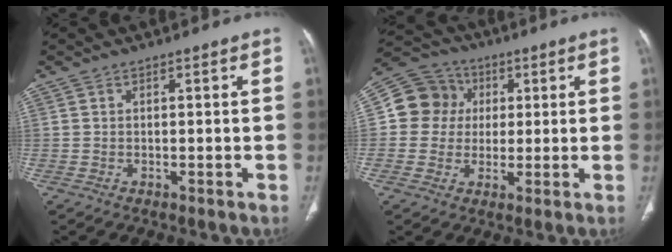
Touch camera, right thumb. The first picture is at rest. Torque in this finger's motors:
{"motor_torque": [0.48, 0.86, 0.08, -0.22, 0.02]}